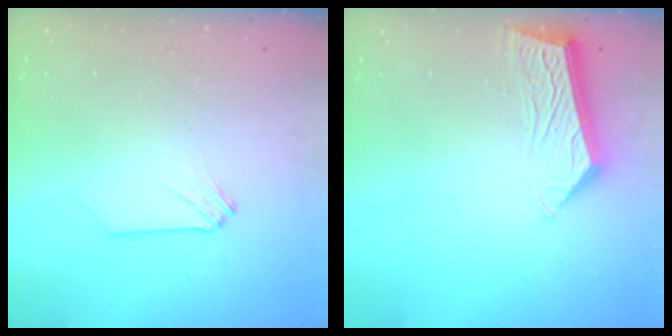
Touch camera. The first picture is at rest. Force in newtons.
{"total": 8.0, "press": 8.0, "slide": 0.7}